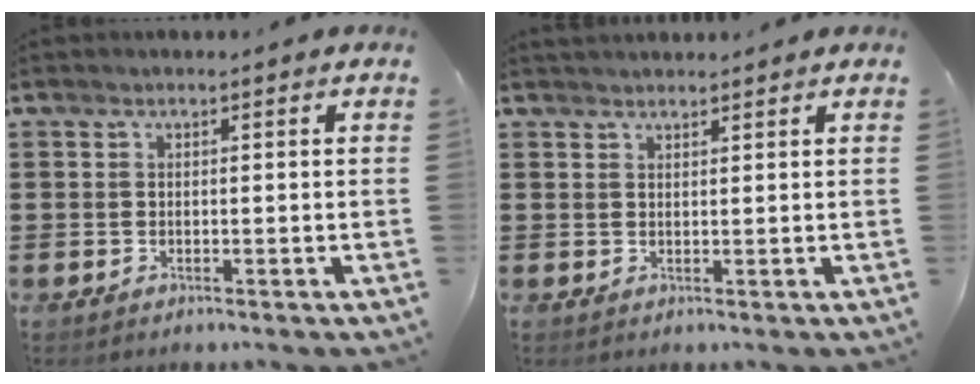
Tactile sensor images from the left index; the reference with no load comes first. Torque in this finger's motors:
{"motor_torque": [-0.10, 0.65, 0.14, 0.06]}